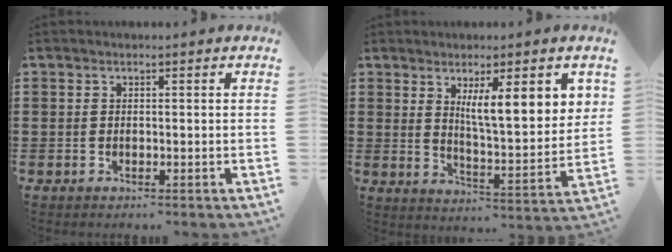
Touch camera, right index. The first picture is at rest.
{"total": 8.4, "force": [3.9, 1.8, 7.2], "torque": [-0.130, -0.009, 0.061]}